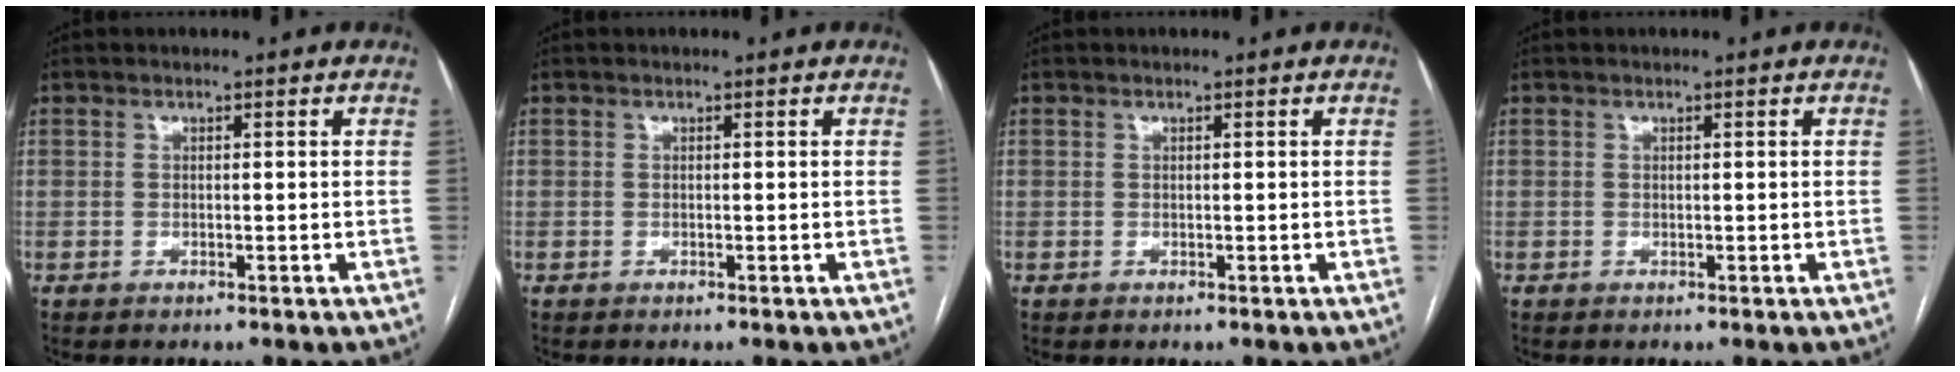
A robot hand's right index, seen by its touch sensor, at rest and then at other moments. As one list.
[{"total": 0.0}, {"total": 0.0}, {"total": 0.0}]